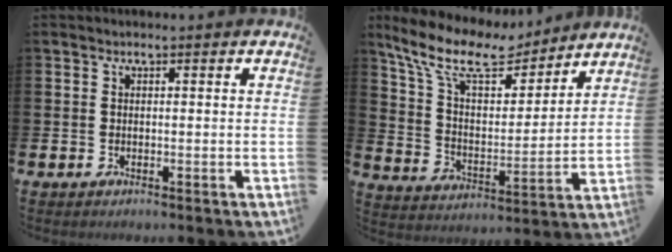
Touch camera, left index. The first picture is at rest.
{"total": 11.5, "force": [9.4, 4.1, 5.2], "torque": [-0.141, -0.053, 0.163]}